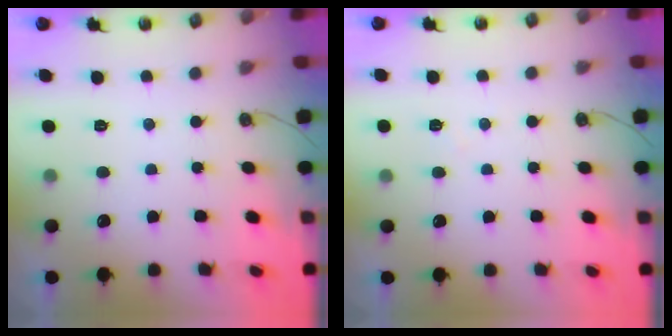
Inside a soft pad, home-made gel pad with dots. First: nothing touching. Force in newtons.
{"total": 4.7, "press": 4.7, "slide": 0.7}